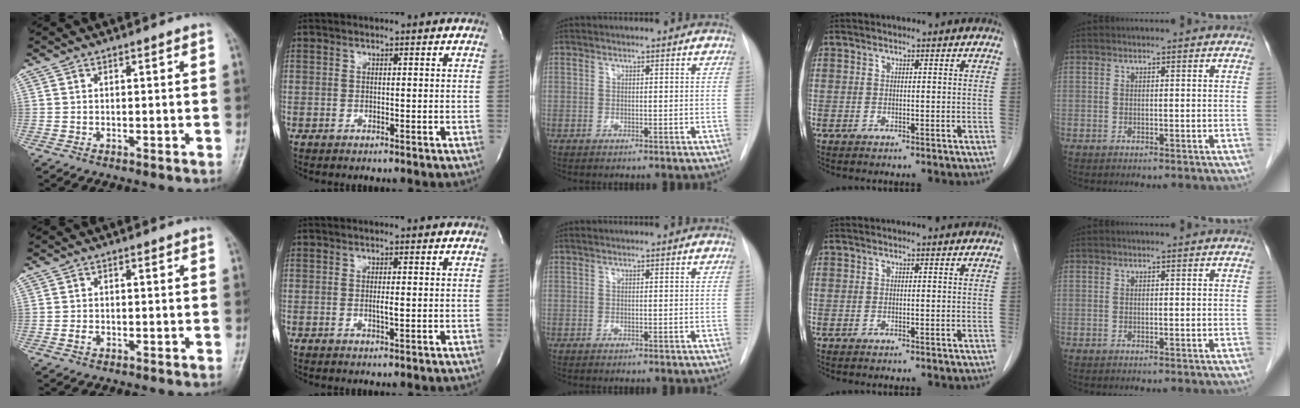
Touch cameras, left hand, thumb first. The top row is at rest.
{"thumb": {"total": 1.3, "force": [-0.5, 1.0, 0.8], "torque": [-0.012, 0.002, -0.011]}, "index": {"total": 1.2, "force": [-0.2, 0.1, 1.2], "torque": [-0.024, -0.006, -0.005]}}